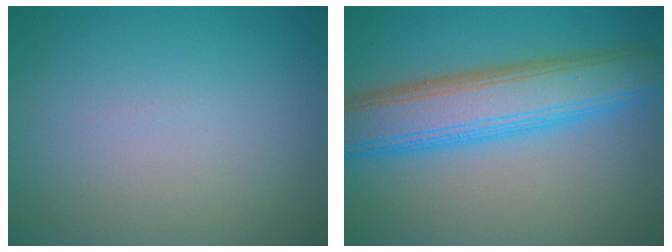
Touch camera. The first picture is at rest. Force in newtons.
{"total": 7.9, "press": 7.9, "slide": 0.1}